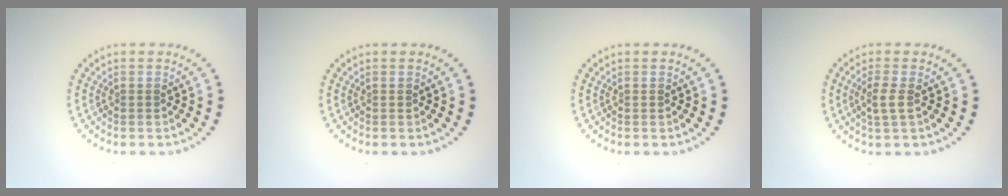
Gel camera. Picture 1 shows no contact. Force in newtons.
{"total": 0.0}
{"total": 0.0}
{"total": 1.7, "press": 1.5, "slide": 0.8}